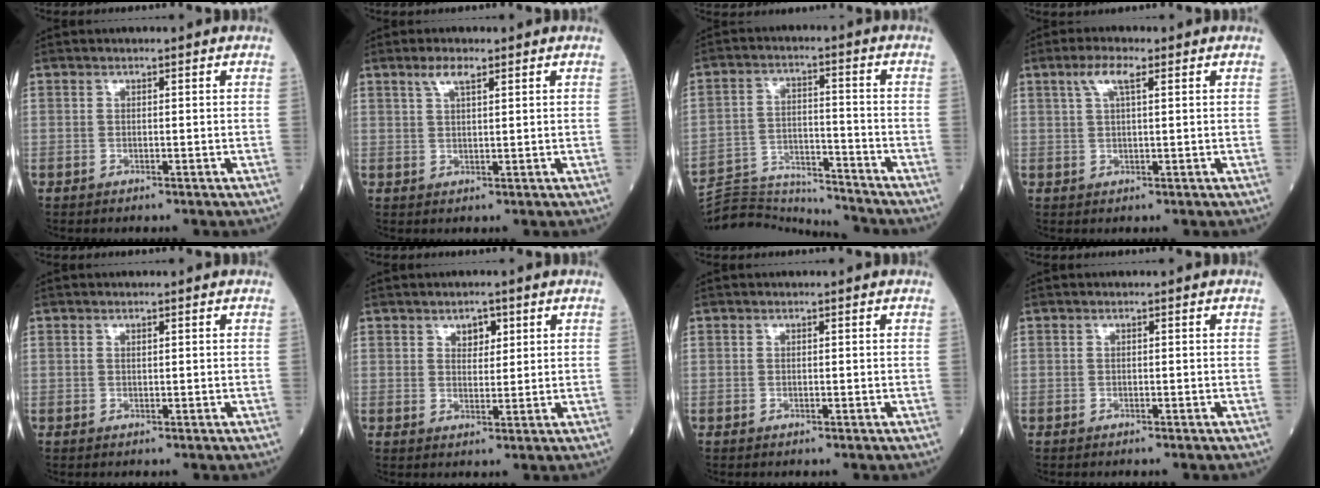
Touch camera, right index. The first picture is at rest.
{"total": 2.8, "force": [1.9, 0.5, 2.0], "torque": [-0.044, 0.006, 0.039]}
{"total": 14.2, "force": [-14.2, 0.2, 1.3], "torque": [-0.027, 0.018, -0.222]}
{"total": 3.7, "force": [1.9, 0.7, 3.1], "torque": [-0.068, 0.012, 0.039]}
{"total": 0.0}
{"total": 2.7, "force": [1.5, 1.6, 1.5], "torque": [-0.020, 0.001, 0.027]}
{"total": 0.0}
{"total": 0.7, "force": [-0.5, 0.0, 0.4], "torque": [-0.006, 0.001, -0.005]}